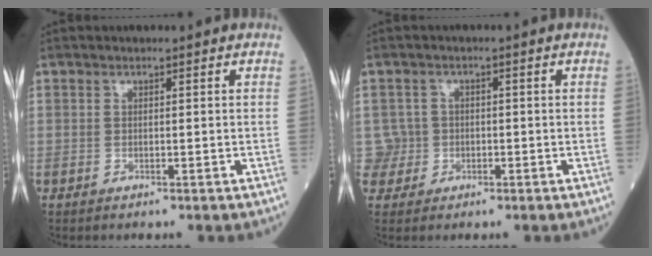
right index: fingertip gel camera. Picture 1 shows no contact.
{"total": 2.9, "force": [-0.4, 2.9, -0.5], "torque": [0.020, 0.010, -0.010]}